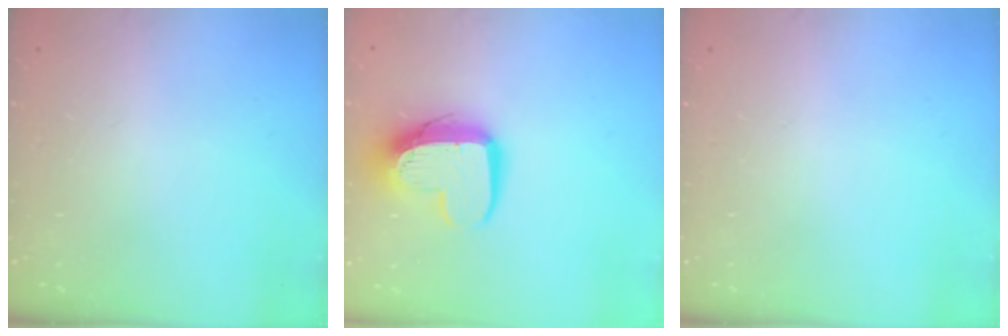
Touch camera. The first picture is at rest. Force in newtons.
{"total": 13.2, "press": 13.2, "slide": 1.1}
{"total": 0.0}